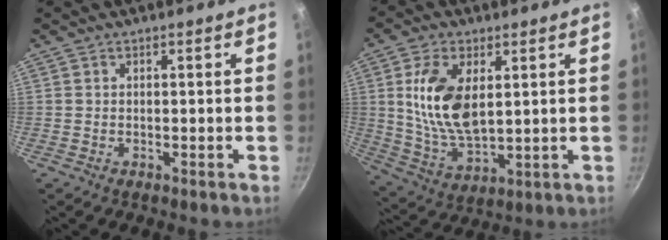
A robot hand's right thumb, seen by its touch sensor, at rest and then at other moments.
{"total": 13.8, "force": [3.1, 7.4, 11.2], "torque": [-0.209, -0.017, 0.068]}